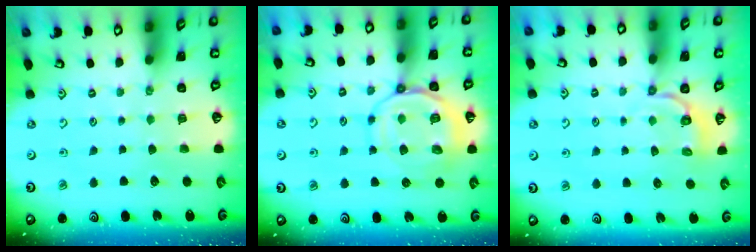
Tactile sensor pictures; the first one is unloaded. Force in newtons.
{"total": 12.2, "press": 12.0, "slide": 1.6}
{"total": 3.5, "press": 2.4, "slide": 2.6}